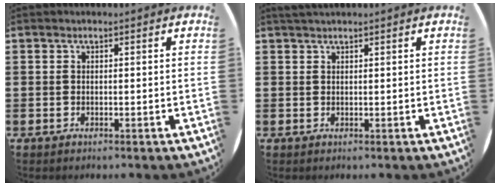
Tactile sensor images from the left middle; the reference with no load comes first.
{"total": 0.8, "force": [0.7, -0.1, 0.2], "torque": [-0.003, 0.000, 0.015]}